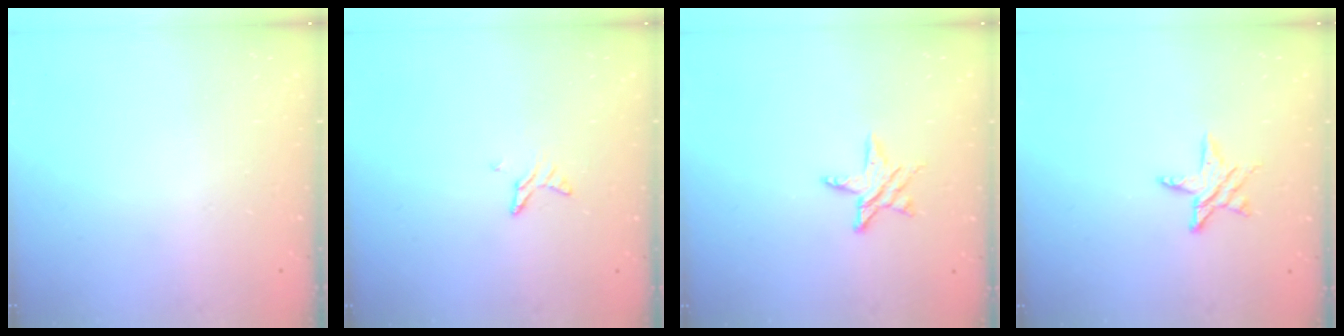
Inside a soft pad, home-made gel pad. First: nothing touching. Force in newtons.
{"total": 5.0, "press": 4.9, "slide": 0.4}
{"total": 7.9, "press": 7.9, "slide": 0.6}
{"total": 7.9, "press": 7.9, "slide": 0.6}